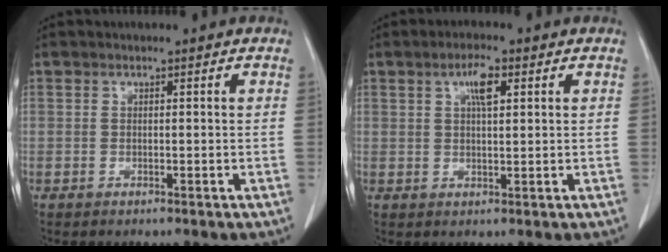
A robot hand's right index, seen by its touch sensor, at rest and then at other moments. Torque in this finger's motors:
{"motor_torque": [0.15, 0.01, 0.10, 0.04]}